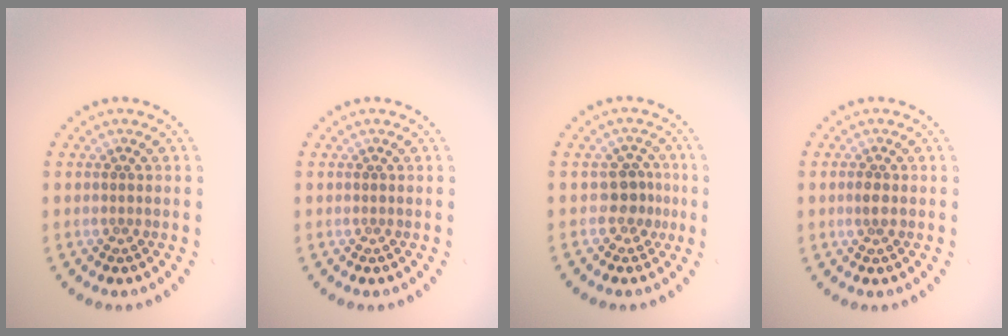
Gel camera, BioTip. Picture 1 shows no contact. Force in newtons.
{"total": 0.0}
{"total": 2.2, "press": 1.6, "slide": 1.5}
{"total": 1.1, "press": 1.1, "slide": 0.1}